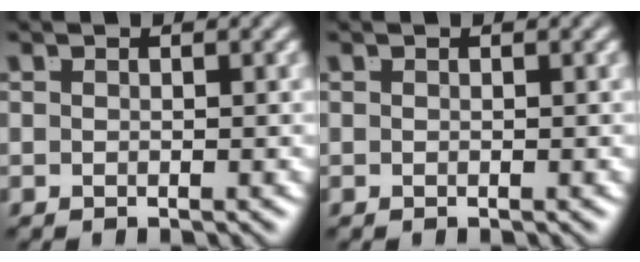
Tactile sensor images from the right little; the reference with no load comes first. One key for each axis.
{"total": 0.0}